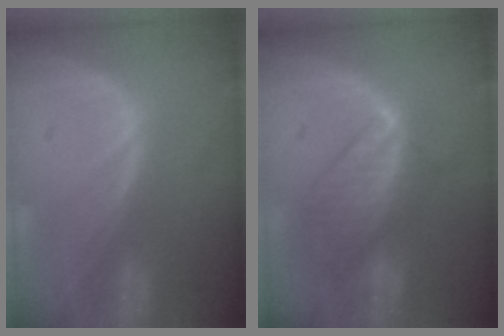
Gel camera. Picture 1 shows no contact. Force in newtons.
{"total": 8.3, "press": 7.1, "slide": 4.1}